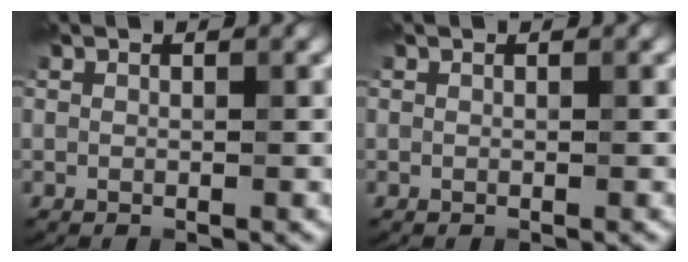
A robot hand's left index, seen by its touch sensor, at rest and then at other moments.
{"total": 0.0}